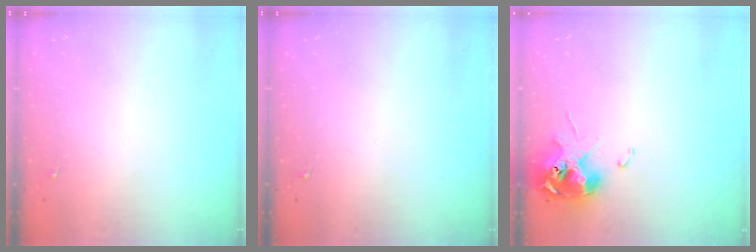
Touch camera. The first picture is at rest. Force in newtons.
{"total": 0.0}
{"total": 11.3, "press": 11.2, "slide": 1.5}